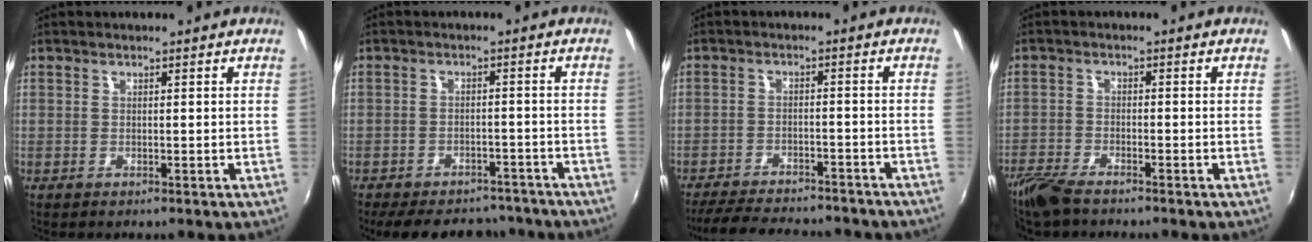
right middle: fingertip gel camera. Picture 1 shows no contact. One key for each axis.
{"total": 14.6, "fx": -12.1, "fy": 6.1, "fz": 5.4, "tx": -0.124, "ty": 0.006, "tz": -0.155}
{"total": 18.0, "fx": -15.5, "fy": 4.8, "fz": 7.8, "tx": -0.156, "ty": -0.021, "tz": -0.210}
{"total": 6.6, "fx": -5.6, "fy": 1.7, "fz": 3.2, "tx": -0.088, "ty": -0.021, "tz": -0.112}